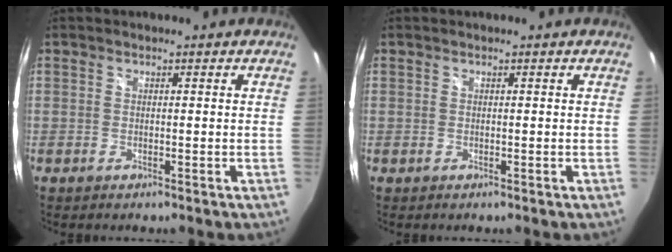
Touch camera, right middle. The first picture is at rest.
{"total": 0.0}